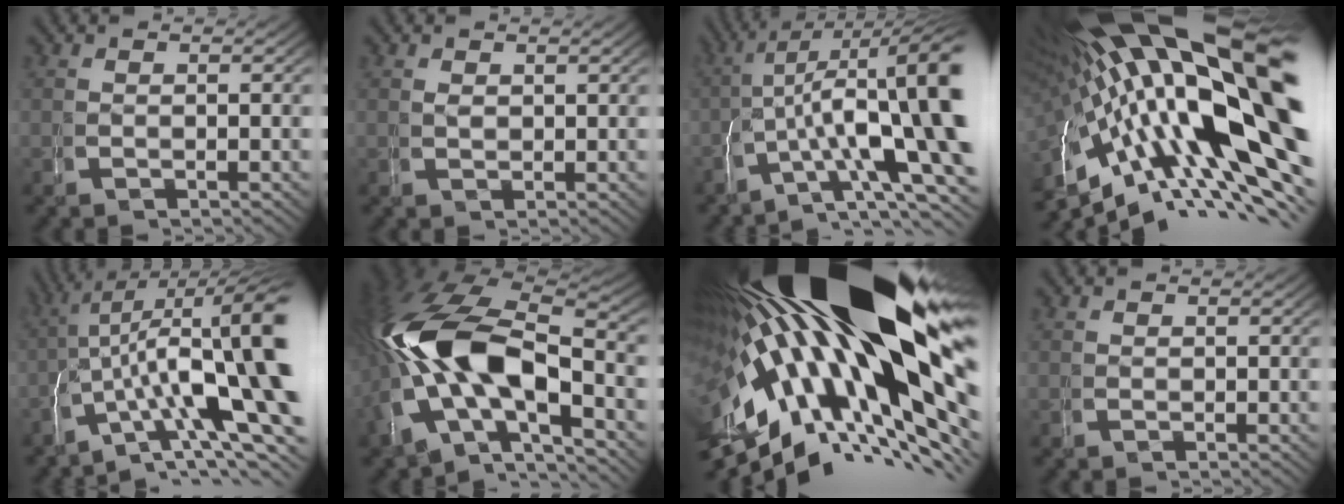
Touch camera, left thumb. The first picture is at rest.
{"total": 0.8, "force": [0.5, 0.2, -0.6], "torque": [0.009, -0.009, 0.015]}
{"total": 12.5, "force": [-0.6, 7.3, 10.2], "torque": [-0.152, -0.028, 0.009]}
{"total": 24.2, "force": [1.5, 14.0, 19.7], "torque": [-0.302, -0.032, 0.037]}
{"total": 14.2, "force": [0.1, 8.1, 11.6], "torque": [-0.172, -0.026, 0.019]}
{"total": 18.2, "force": [-0.3, 12.6, 13.1], "torque": [-0.275, -0.053, 0.017]}
{"total": 29.2, "force": [2.4, 15.4, 24.6], "torque": [-0.403, 0.007, 0.047]}
{"total": 0.5, "force": [0.1, 0.1, -0.5], "torque": [0.009, -0.002, 0.003]}